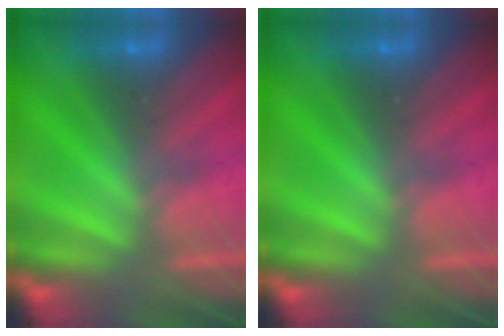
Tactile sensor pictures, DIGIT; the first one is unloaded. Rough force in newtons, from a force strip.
{"total": 0.0}